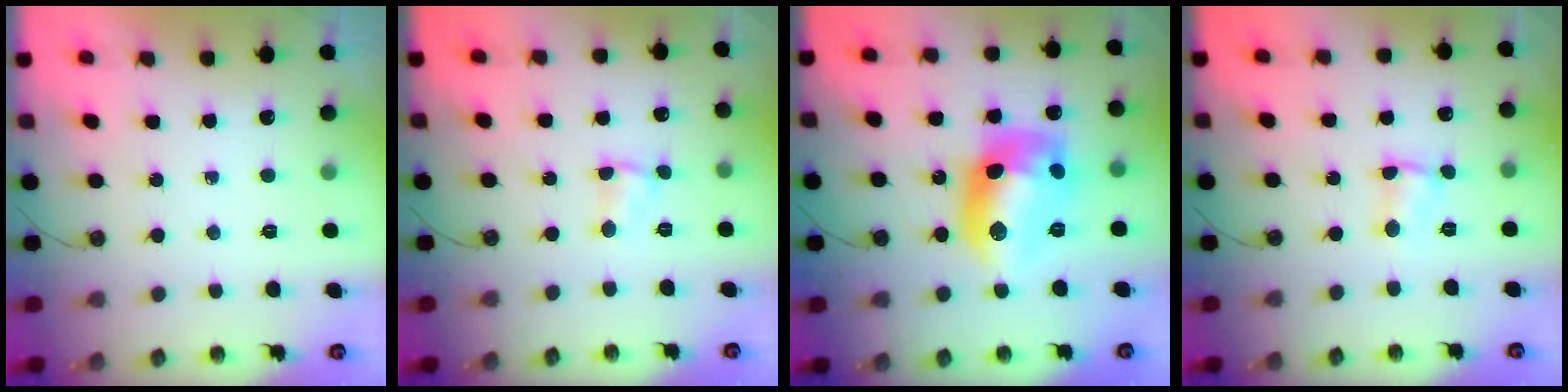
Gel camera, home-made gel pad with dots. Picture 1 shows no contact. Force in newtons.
{"total": 1.9, "press": 1.9, "slide": 0.3}
{"total": 16.3, "press": 16.3, "slide": 1.1}
{"total": 2.6, "press": 2.6, "slide": 0.4}